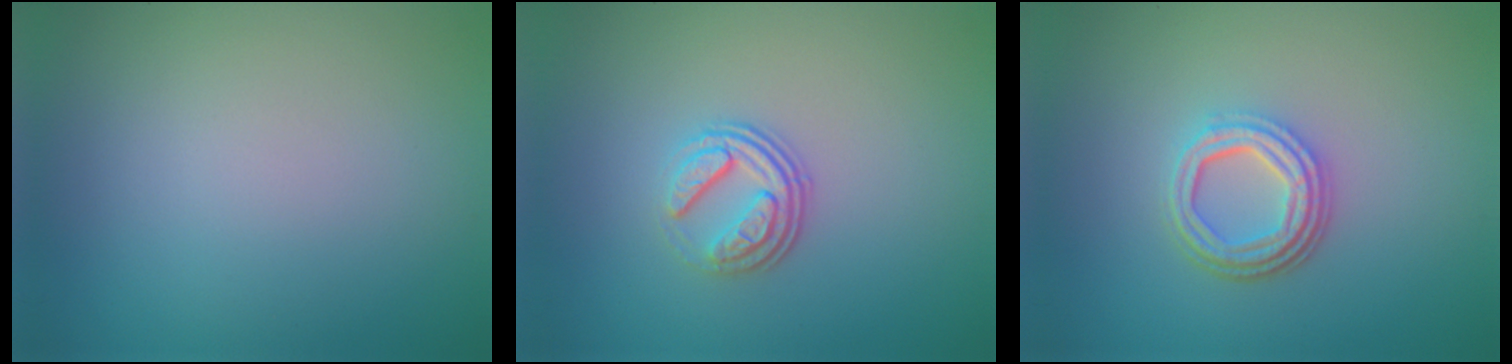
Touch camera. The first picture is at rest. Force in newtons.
{"total": 3.4, "press": 2.5, "slide": 2.3}
{"total": 4.4, "press": 3.2, "slide": 3.0}